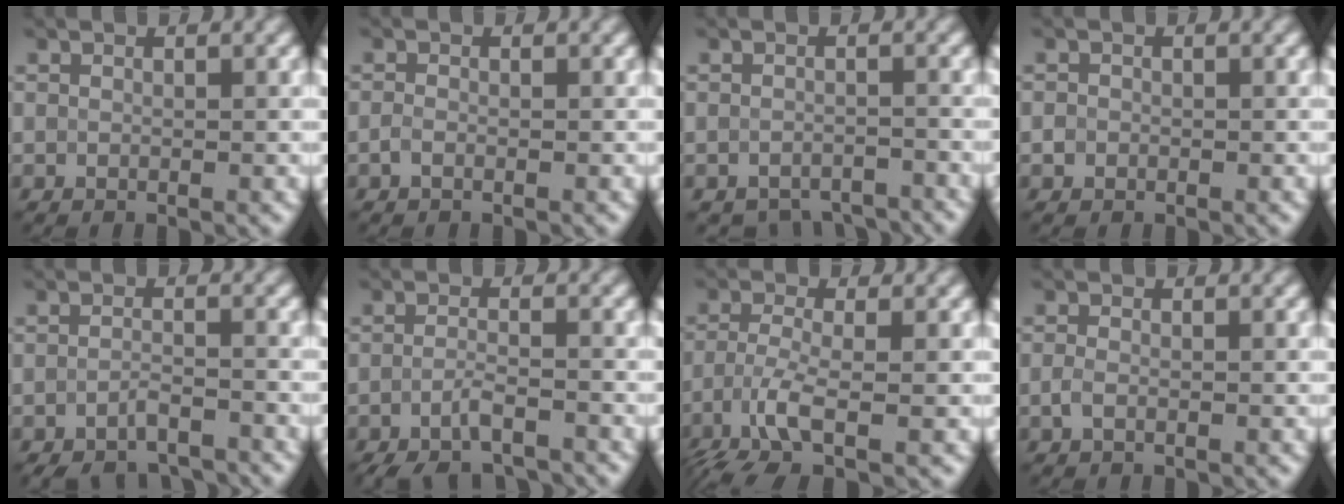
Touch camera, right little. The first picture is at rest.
{"total": 0.8, "force": [-0.5, 0.3, 0.5], "torque": [-0.012, -0.001, -0.013]}
{"total": 3.4, "force": [-3.2, 1.1, 0.5], "torque": [-0.002, -0.010, -0.045]}
{"total": 0.7, "force": [-0.3, 0.6, 0.1], "torque": [0.002, -0.003, -0.007]}
{"total": 3.5, "force": [-2.8, 1.2, 1.7], "torque": [-0.028, -0.007, -0.046]}
{"total": 4.3, "force": [-3.3, 1.2, 2.6], "torque": [-0.048, -0.009, -0.060]}
{"total": 4.3, "force": [-1.9, 1.1, 3.7], "torque": [-0.079, -0.004, -0.045]}
{"total": 1.0, "force": [-0.5, 0.4, 0.7], "torque": [-0.020, 0.000, -0.014]}